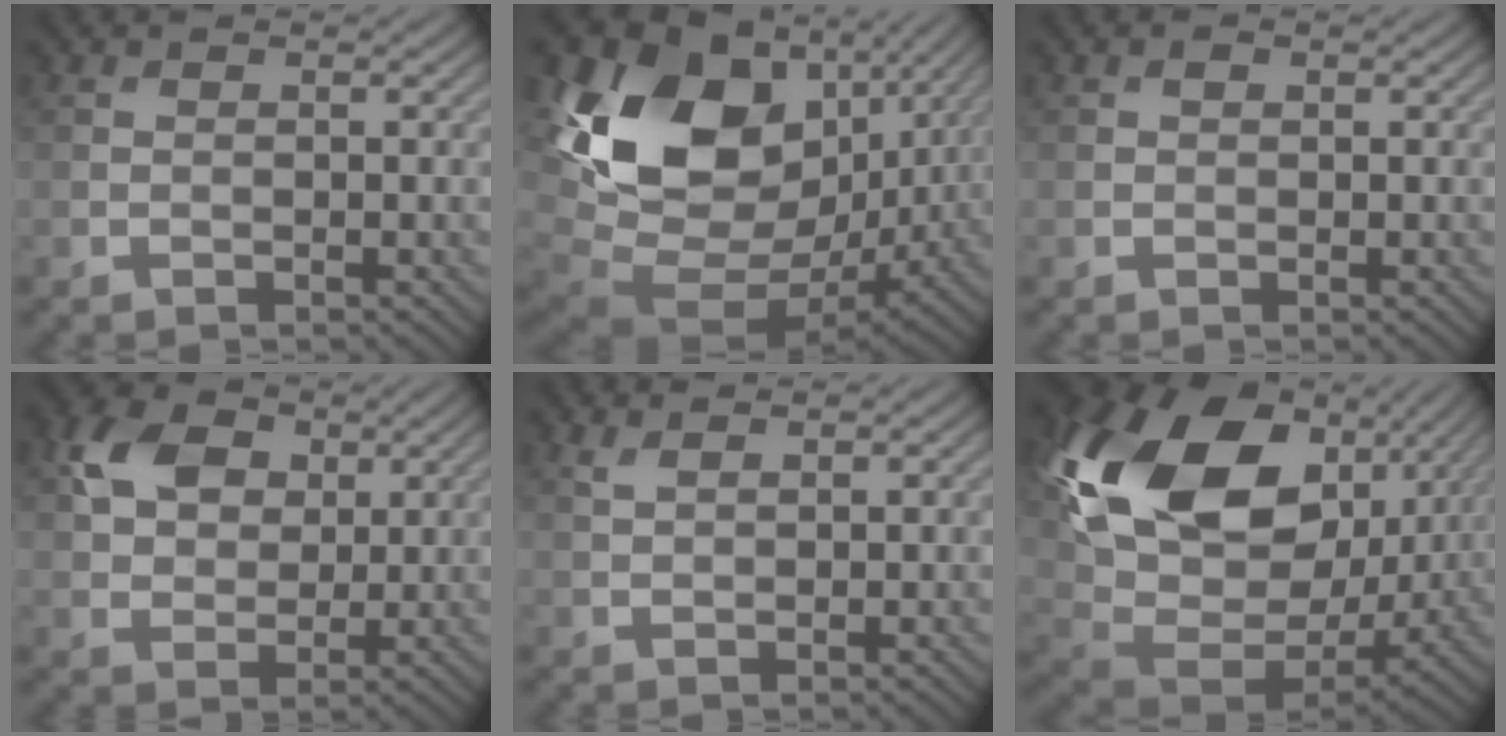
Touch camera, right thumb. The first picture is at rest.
{"total": 18.9, "force": [4.3, 13.5, 12.4], "torque": [-0.281, -0.021, 0.098]}
{"total": 0.6, "force": [0.2, 0.4, 0.3], "torque": [-0.005, -0.001, 0.002]}
{"total": 7.0, "force": [2.6, 5.3, 3.9], "torque": [-0.093, 0.008, 0.040]}
{"total": 1.4, "force": [1.0, 0.5, 0.8], "torque": [-0.024, 0.001, 0.025]}
{"total": 20.6, "force": [7.1, 14.1, 13.2], "torque": [-0.307, 0.008, 0.147]}